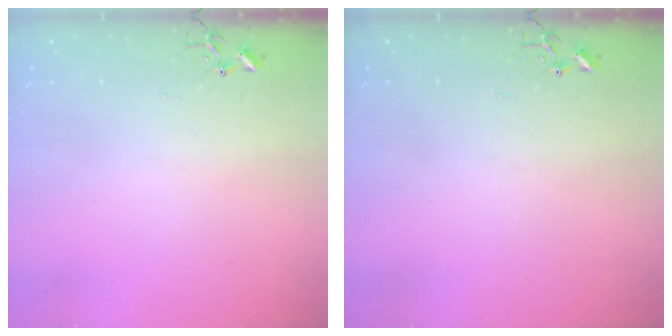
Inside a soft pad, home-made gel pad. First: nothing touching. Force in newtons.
{"total": 0.0}